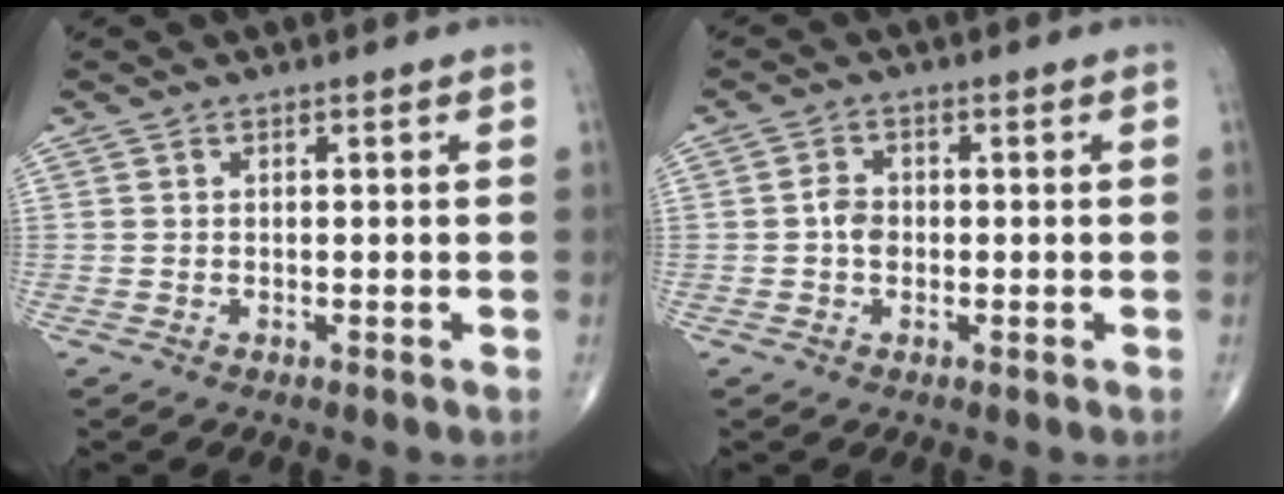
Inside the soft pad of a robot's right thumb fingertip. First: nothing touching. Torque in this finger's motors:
{"motor_torque": [0.24, 0.14, 0.15, -0.09, 0.15]}